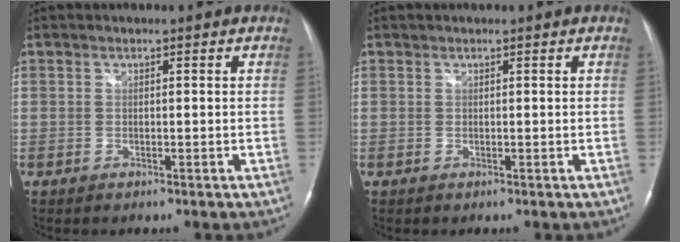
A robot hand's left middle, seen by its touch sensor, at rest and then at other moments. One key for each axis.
{"total": 0.0}